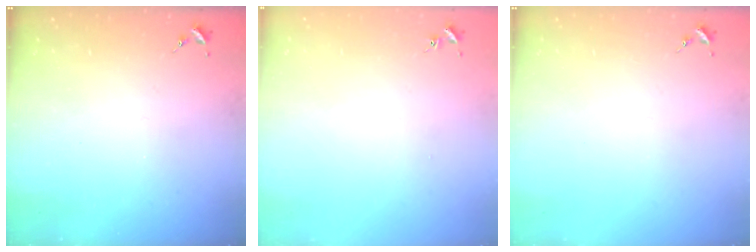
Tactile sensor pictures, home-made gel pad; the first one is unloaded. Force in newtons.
{"total": 0.6, "press": 0.6, "slide": 0.1}
{"total": 0.0}